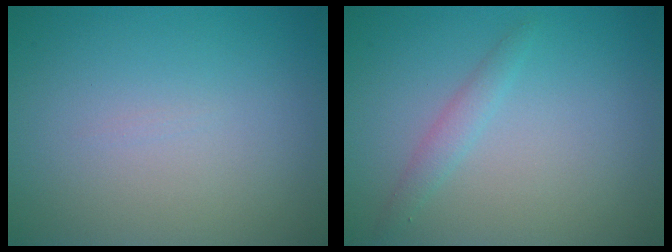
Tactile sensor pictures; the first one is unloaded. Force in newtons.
{"total": 1.4, "press": 1.4, "slide": 0.0}